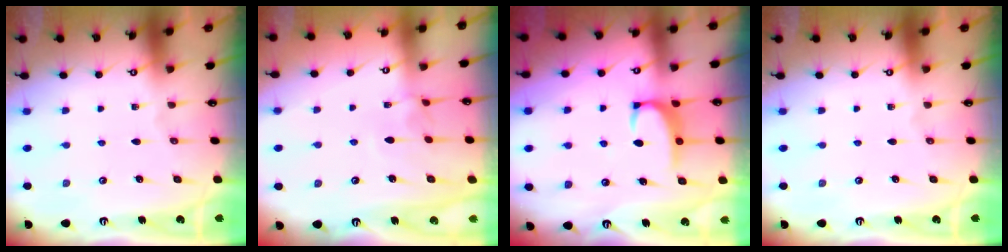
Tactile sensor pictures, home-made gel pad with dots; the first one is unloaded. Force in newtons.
{"total": 4.0, "press": 4.0, "slide": 0.2}
{"total": 2.3, "press": 2.2, "slide": 0.8}
{"total": 0.0}